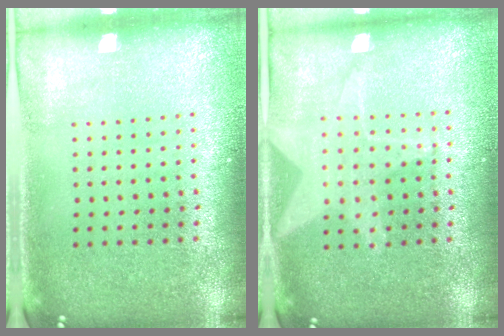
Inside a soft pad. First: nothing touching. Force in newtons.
{"total": 1.4, "press": 1.4, "slide": 0.3}